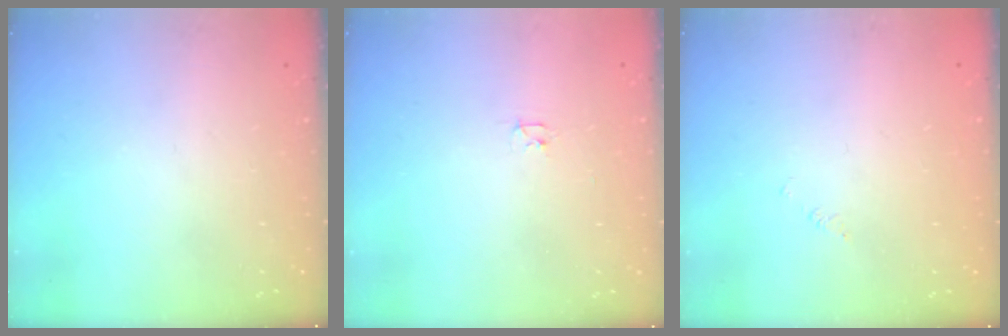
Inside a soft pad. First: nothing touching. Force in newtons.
{"total": 2.4, "press": 2.3, "slide": 0.4}
{"total": 1.7, "press": 1.7, "slide": 0.3}